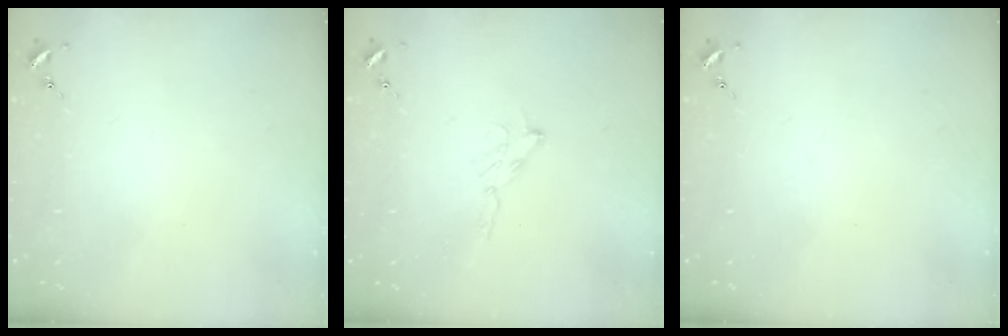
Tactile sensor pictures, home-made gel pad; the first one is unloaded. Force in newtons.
{"total": 5.2, "press": 5.2, "slide": 0.5}
{"total": 0.0}